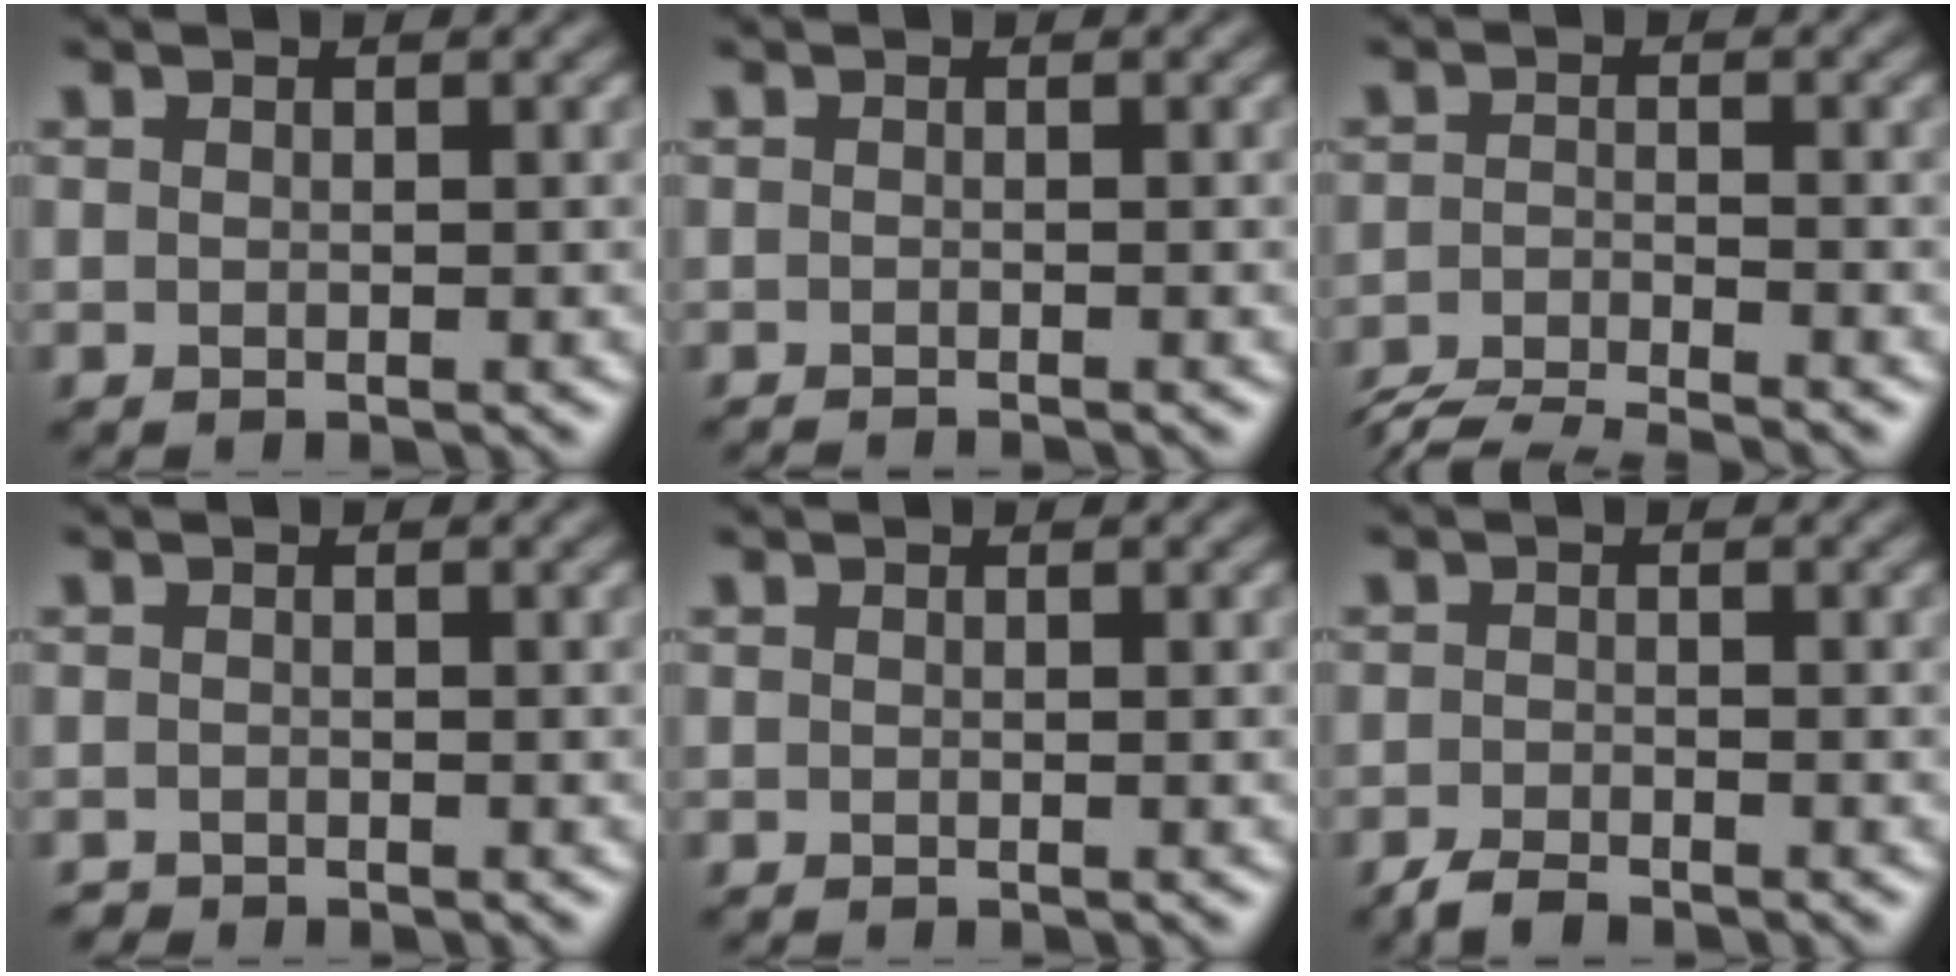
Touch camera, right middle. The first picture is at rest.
{"total": 1.3, "force": [-1.1, 0.2, 0.5], "torque": [0.005, -0.004, -0.018]}
{"total": 5.6, "force": [-5.2, 0.7, 1.8], "torque": [-0.037, -0.019, -0.091]}
{"total": 0.6, "force": [-0.6, 0.0, -0.1], "torque": [0.003, -0.003, -0.012]}
{"total": 0.0}
{"total": 2.0, "force": [-1.7, 0.4, 0.9], "torque": [-0.021, -0.003, -0.038]}